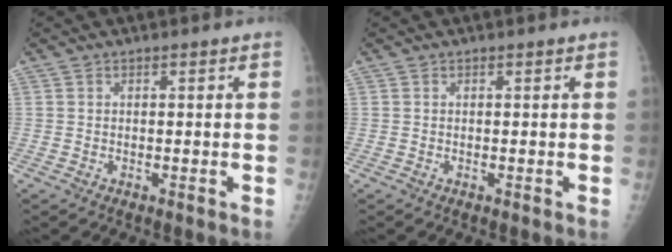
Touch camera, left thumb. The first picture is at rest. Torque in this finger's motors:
{"motor_torque": [0.00, 0.00, 0.00, 0.00, 0.00]}